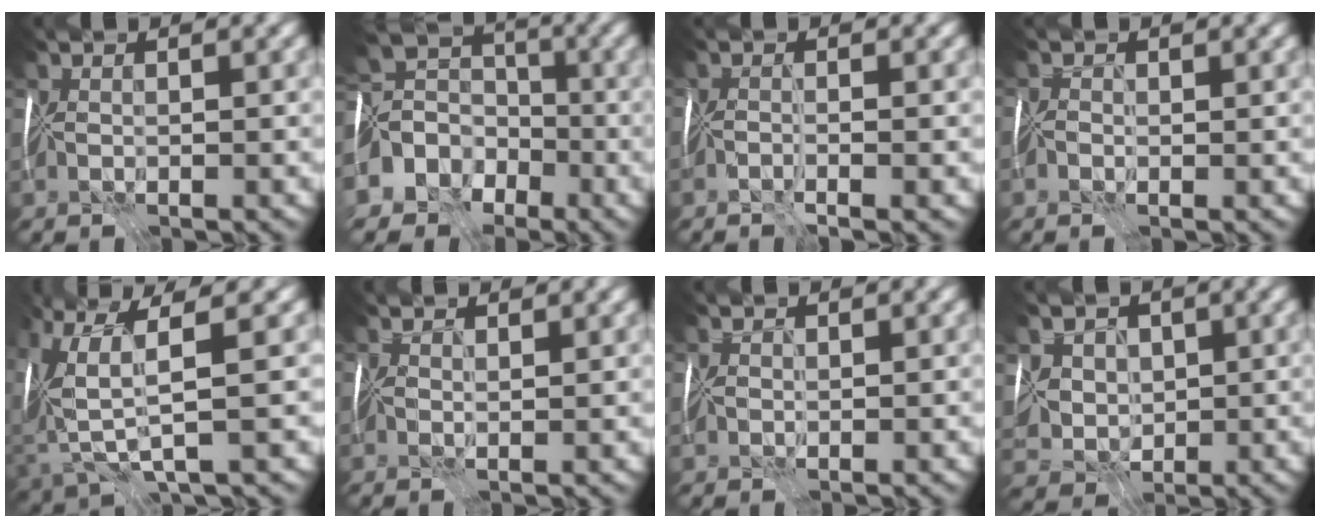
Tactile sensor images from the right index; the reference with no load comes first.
{"total": 9.7, "force": [-5.4, 7.4, 3.2], "torque": [-0.074, -0.013, -0.117]}
{"total": 2.0, "force": [-1.7, -1.0, 0.3], "torque": [-0.011, -0.011, -0.029]}
{"total": 0.7, "force": [-0.6, 0.4, -0.1], "torque": [0.009, 0.006, -0.021]}
{"total": 4.6, "force": [0.8, 1.0, 4.4], "torque": [-0.117, -0.019, 0.027]}
{"total": 1.4, "force": [1.4, -0.3, 0.1], "torque": [-0.010, -0.002, 0.023]}
{"total": 0.8, "force": [0.5, 0.5, 0.0], "torque": [-0.011, 0.007, 0.009]}
{"total": 4.1, "force": [1.1, 3.5, 1.8], "torque": [-0.037, 0.006, 0.016]}